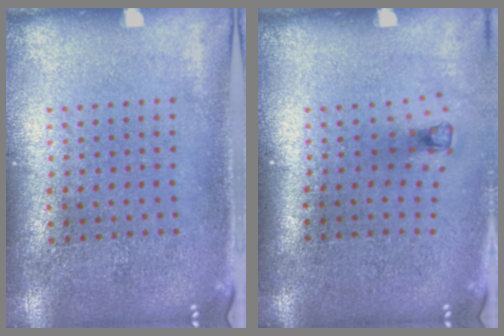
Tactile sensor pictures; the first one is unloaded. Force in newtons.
{"total": 0.7, "press": 0.4, "slide": 0.6}